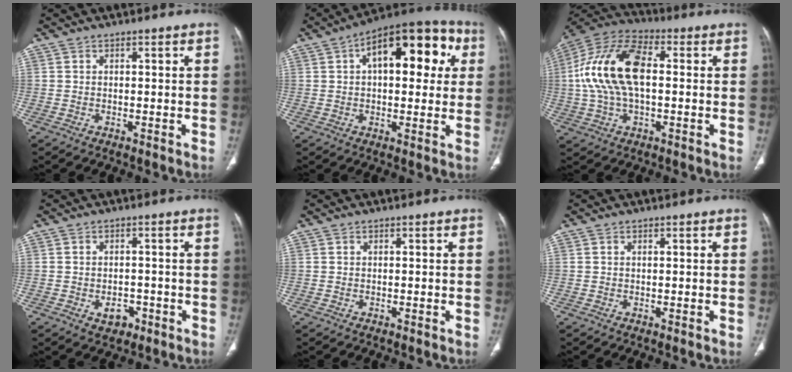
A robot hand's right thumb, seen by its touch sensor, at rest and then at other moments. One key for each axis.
{"total": 19.0, "fx": 5.4, "fy": 9.5, "fz": 15.6, "tx": -0.176, "ty": 0.029, "tz": 0.069}
{"total": 17.7, "fx": 1.1, "fy": 9.4, "fz": 14.9, "tx": -0.302, "ty": 0.030, "tz": 0.016}
{"total": 3.4, "fx": -1.5, "fy": 2.5, "fz": 1.9, "tx": -0.014, "ty": 0.009, "tz": -0.015}
{"total": 0.0}
{"total": 0.0}